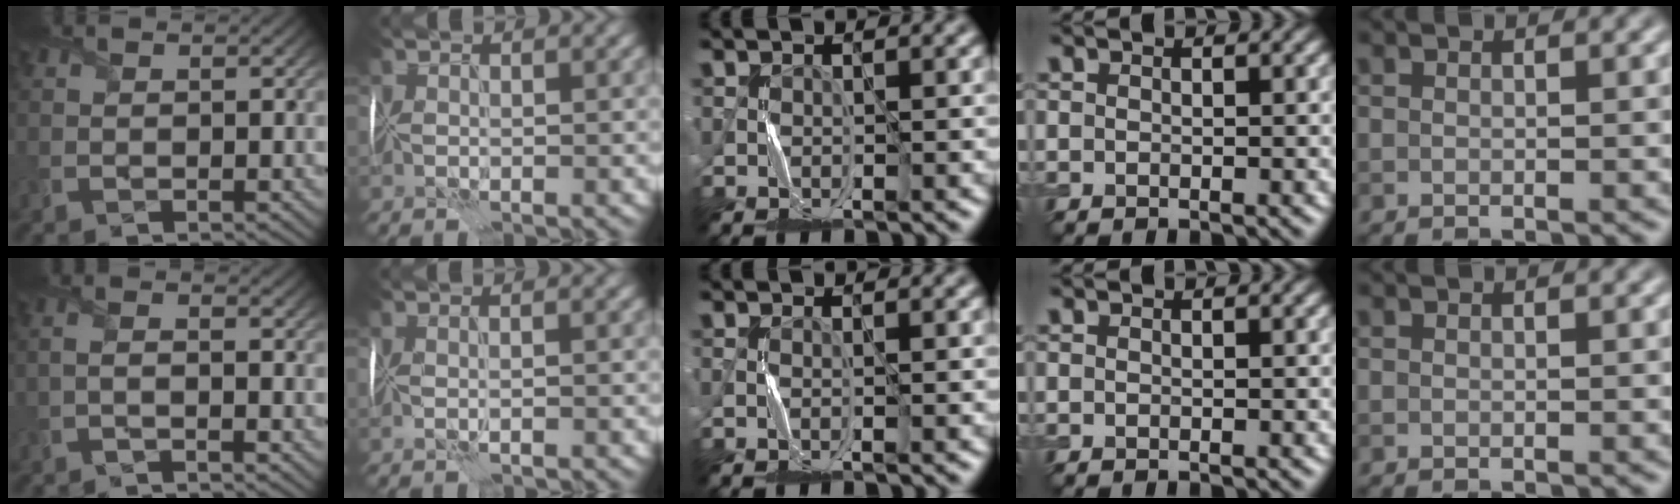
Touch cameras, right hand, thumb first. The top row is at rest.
{"thumb": {"total": 1.7, "force": [-1.4, -0.2, 0.9], "torque": [-0.019, 0.005, -0.034]}, "index": {"total": 1.0, "force": [-0.1, 0.2, 0.9], "torque": [-0.018, -0.002, -0.003]}, "middle": {"total": 0.6, "force": [-0.4, -0.3, -0.2], "torque": [0.004, 0.002, -0.010]}}